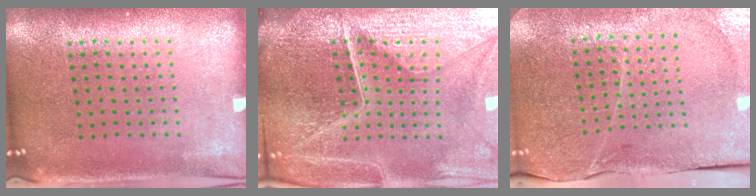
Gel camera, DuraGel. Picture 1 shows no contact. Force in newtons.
{"total": 6.5, "press": 5.8, "slide": 3.1}
{"total": 3.4, "press": 3.4, "slide": 0.3}